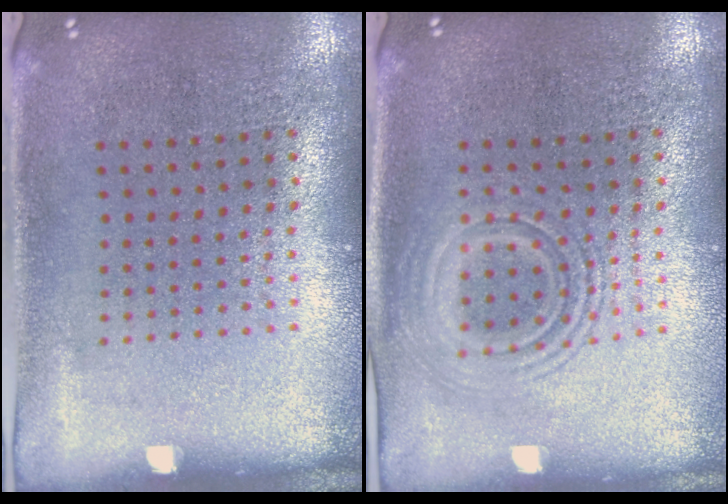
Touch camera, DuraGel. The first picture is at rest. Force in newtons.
{"total": 2.3, "press": 2.3, "slide": 0.4}